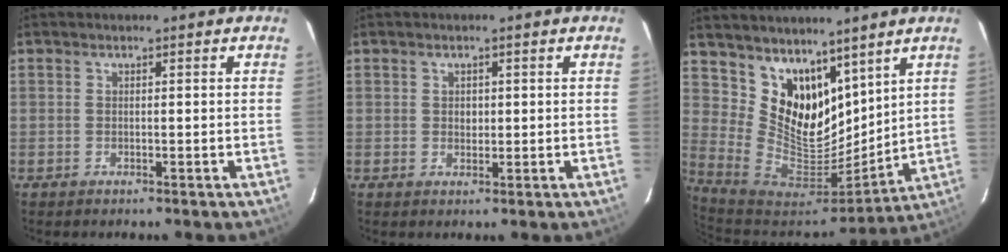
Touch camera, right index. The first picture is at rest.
{"total": 1.6, "force": [0.3, 1.4, 0.5], "torque": [-0.006, 0.004, 0.006]}
{"total": 15.1, "force": [10.1, 9.5, 6.2], "torque": [-0.126, -0.005, 0.205]}